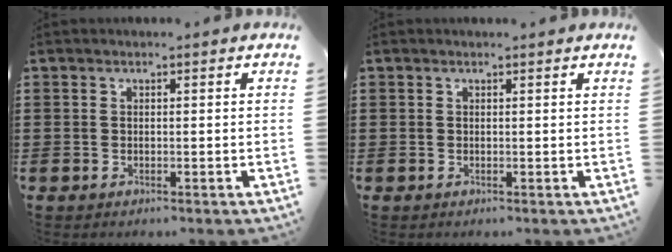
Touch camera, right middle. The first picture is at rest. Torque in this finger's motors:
{"motor_torque": [-0.19, -0.19, 0.00, 0.00]}